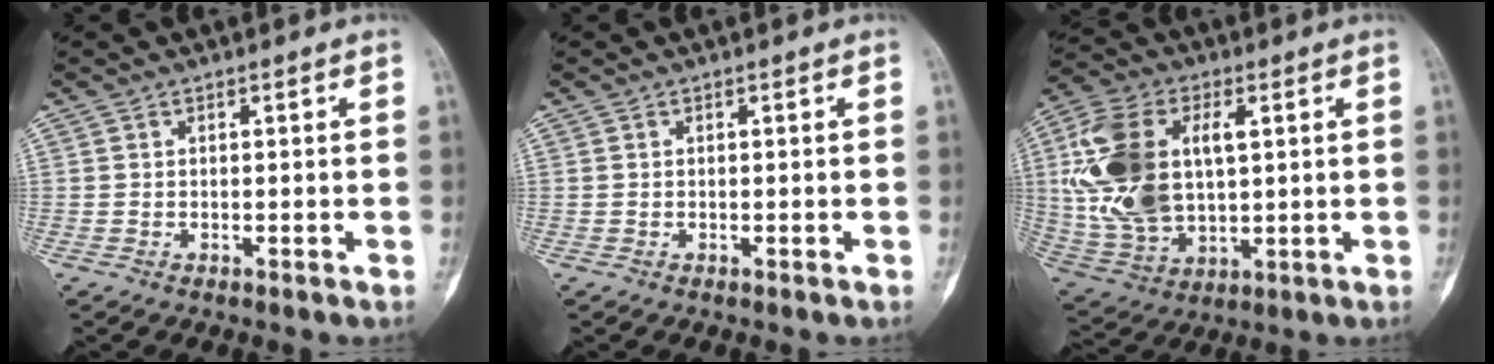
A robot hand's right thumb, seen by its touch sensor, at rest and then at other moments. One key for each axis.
{"total": 0.0}
{"total": 19.6, "fx": 3.5, "fy": 11.8, "fz": 15.3, "tx": -0.306, "ty": -0.002, "tz": 0.072}